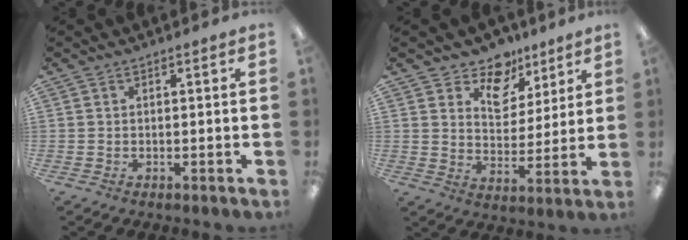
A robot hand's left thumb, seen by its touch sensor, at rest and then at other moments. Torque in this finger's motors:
{"motor_torque": [0.30, -0.19, -0.32, -0.29, 0.01]}